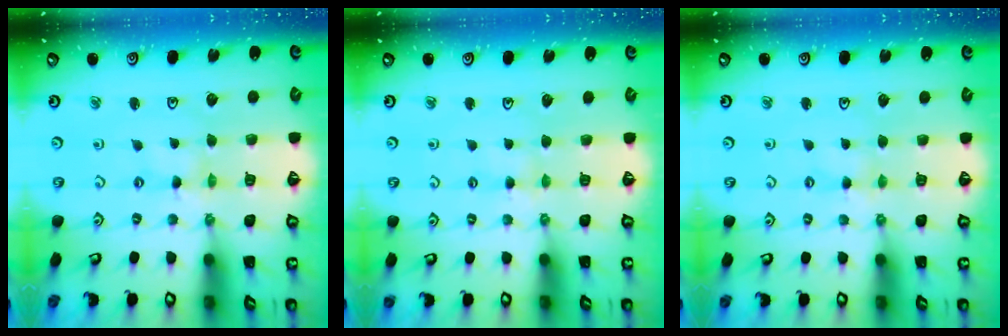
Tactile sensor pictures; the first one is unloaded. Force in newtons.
{"total": 3.1, "press": 3.0, "slide": 0.4}
{"total": 2.2, "press": 2.2, "slide": 0.3}